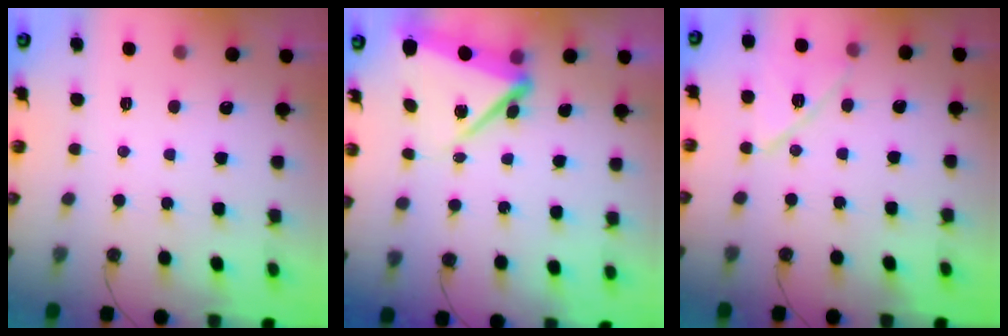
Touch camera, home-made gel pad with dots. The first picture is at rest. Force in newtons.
{"total": 8.4, "press": 8.1, "slide": 2.0}
{"total": 12.3, "press": 12.3, "slide": 0.6}